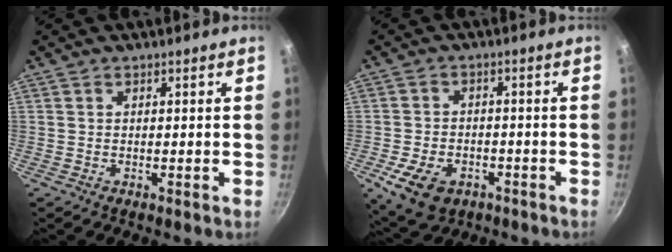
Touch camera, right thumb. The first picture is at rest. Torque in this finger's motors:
{"motor_torque": [0.12, 0.52, 0.78, -0.21, 0.05]}